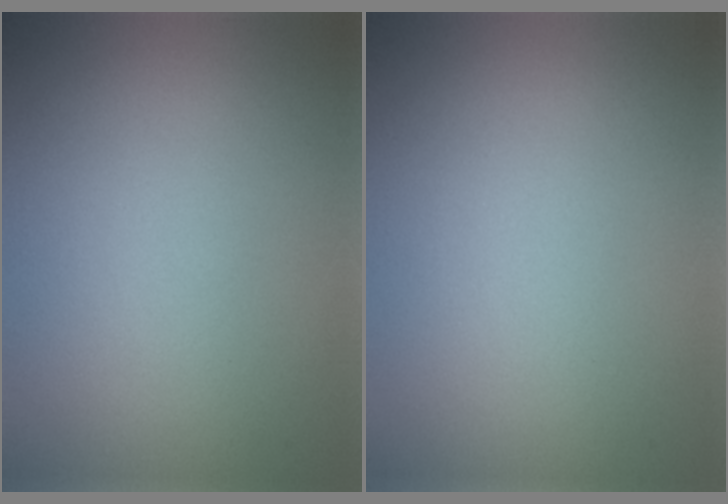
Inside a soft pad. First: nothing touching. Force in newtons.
{"total": 0.0}